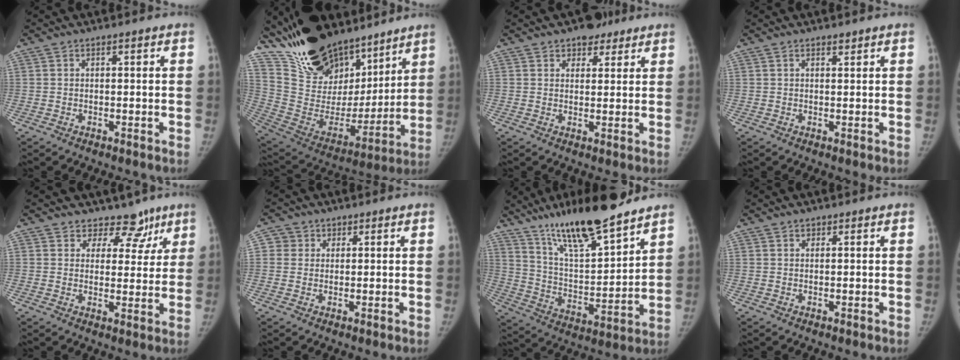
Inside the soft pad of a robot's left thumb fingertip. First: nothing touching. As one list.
[{"total": 26.6, "force": [21.3, 11.7, 10.8], "torque": [-0.163, -0.093, 0.377]}, {"total": 4.3, "force": [3.0, 2.8, 1.1], "torque": [0.008, -0.014, 0.045]}, {"total": 0.8, "force": [0.7, 0.2, 0.3], "torque": [-0.006, -0.004, 0.011]}, {"total": 7.7, "force": [5.8, 5.0, 0.8], "torque": [0.030, -0.029, 0.073]}, {"total": 2.7, "force": [0.9, 2.6, 0.0], "torque": [0.016, 0.000, 0.011]}, {"total": 19.5, "force": [15.1, 3.8, 11.9], "torque": [-0.177, -0.077, 0.269]}, {"total": 0.6, "force": [0.6, 0.3, 0.1], "torque": [-0.001, -0.003, 0.010]}]